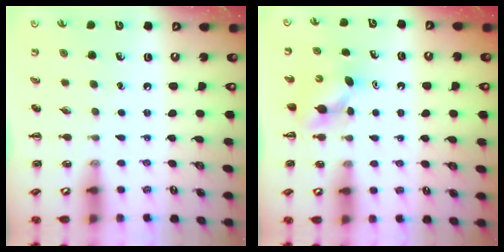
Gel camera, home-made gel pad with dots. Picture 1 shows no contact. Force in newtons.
{"total": 4.1, "press": 4.0, "slide": 1.0}